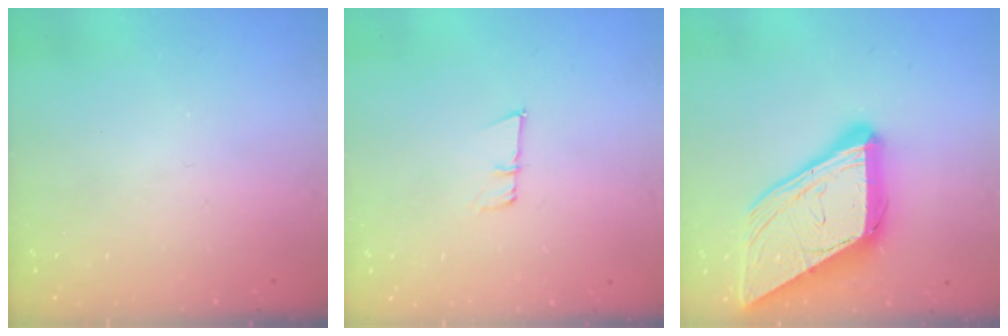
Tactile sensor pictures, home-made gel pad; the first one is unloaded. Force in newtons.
{"total": 5.4, "press": 5.2, "slide": 1.3}
{"total": 19.0, "press": 18.8, "slide": 2.1}